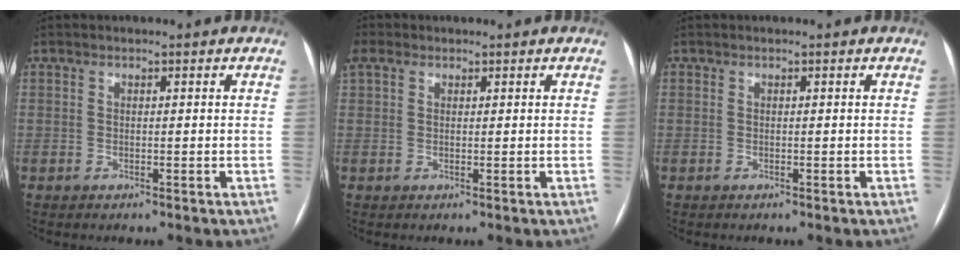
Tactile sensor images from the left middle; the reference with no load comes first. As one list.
[{"total": 3.0, "force": [1.6, 2.1, 1.5], "torque": [-0.043, 0.028, 0.037]}, {"total": 0.0}]